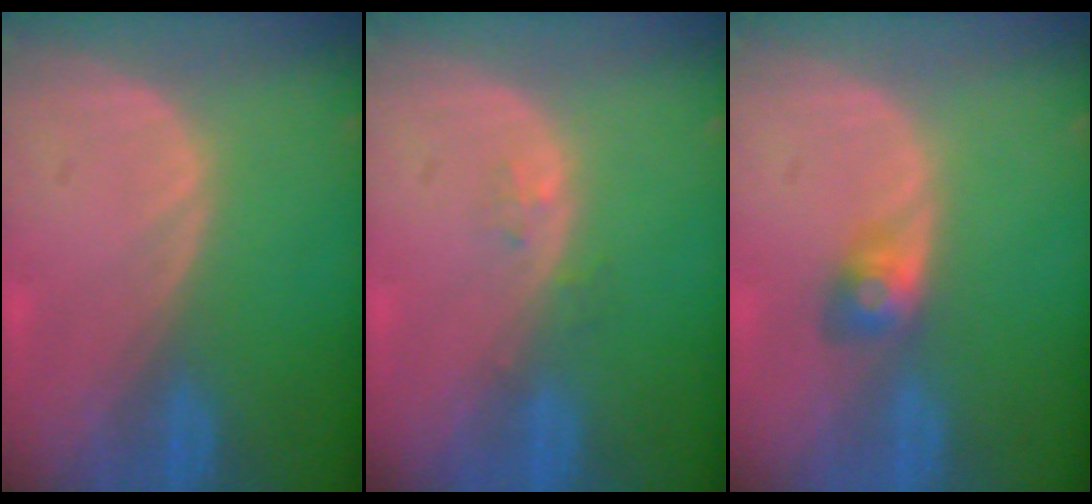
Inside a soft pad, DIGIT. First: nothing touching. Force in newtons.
{"total": 1.2, "press": 1.2, "slide": 0.1}
{"total": 2.9, "press": 2.7, "slide": 1.0}